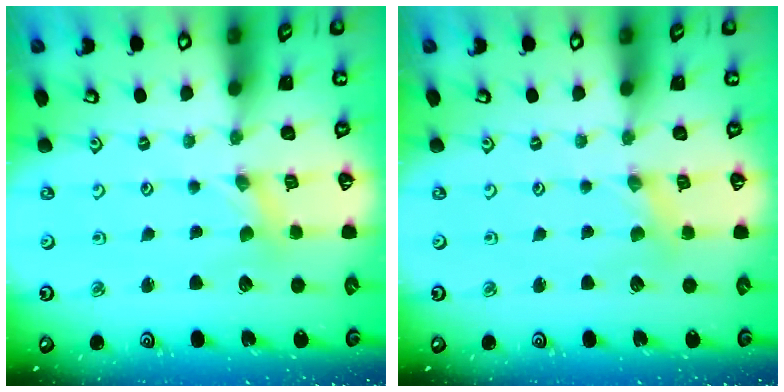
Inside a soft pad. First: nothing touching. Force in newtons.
{"total": 1.0, "press": 0.9, "slide": 0.3}